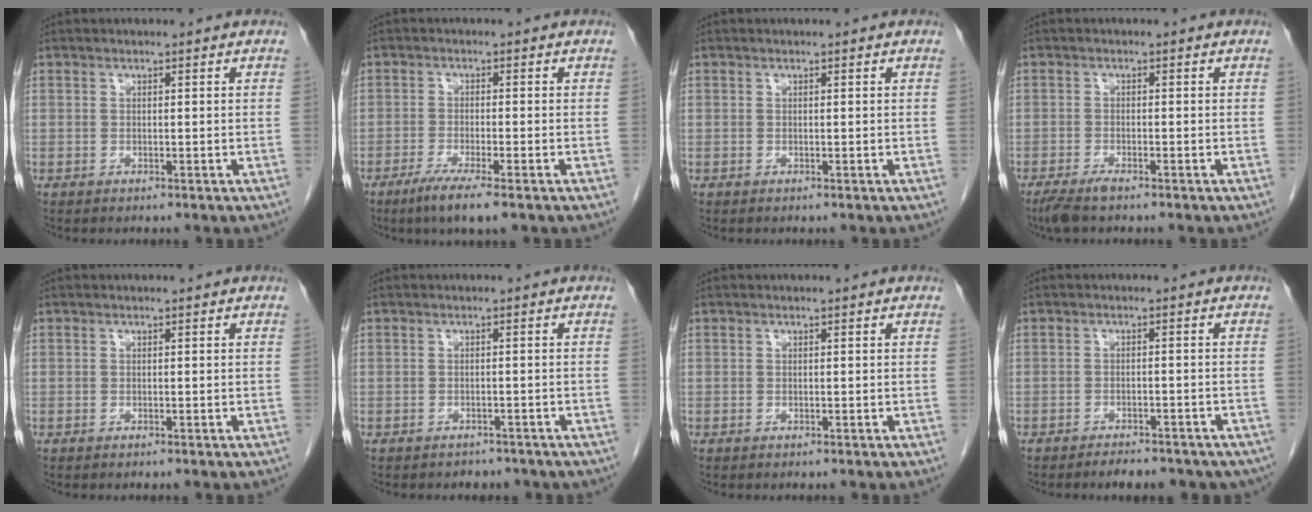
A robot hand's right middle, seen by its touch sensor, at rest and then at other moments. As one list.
[{"total": 5.6, "force": [-3.6, 0.1, 4.3], "torque": [-0.083, -0.018, -0.062]}, {"total": 0.0}, {"total": 3.1, "force": [-2.4, 0.5, 1.9], "torque": [-0.039, -0.008, -0.045]}, {"total": 0.0}, {"total": 3.4, "force": [-2.9, 1.6, 0.4], "torque": [-0.015, 0.004, -0.033]}, {"total": 0.0}, {"total": 8.4, "force": [-7.2, 2.8, 3.3], "torque": [-0.037, 0.001, -0.081]}]